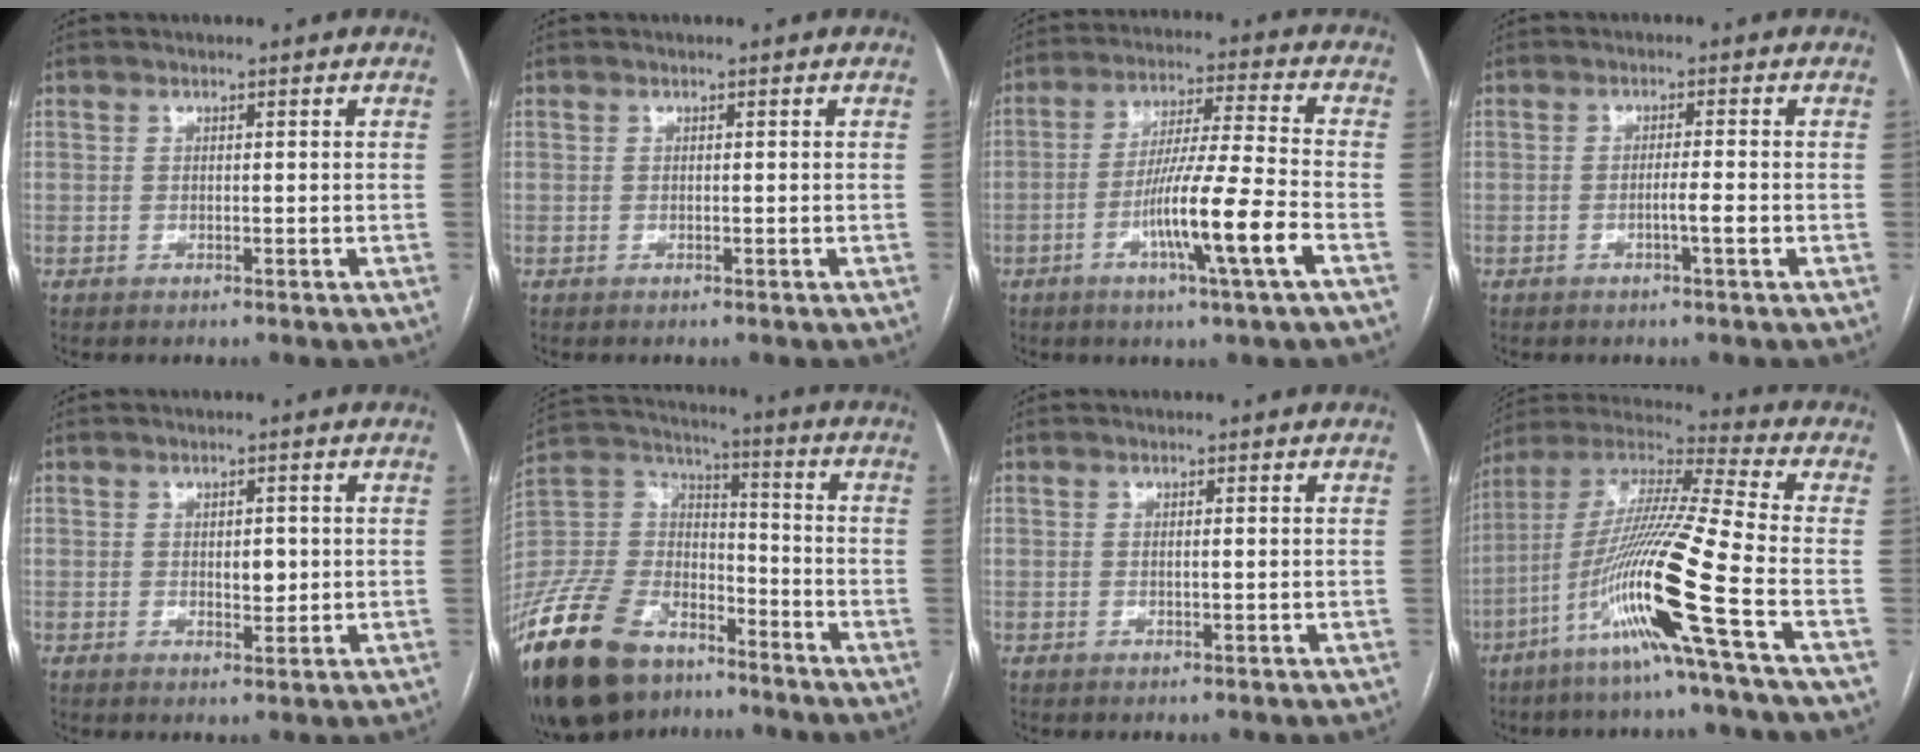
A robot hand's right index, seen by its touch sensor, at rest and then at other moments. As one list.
[{"total": 0.0}, {"total": 12.6, "force": [-4.8, -1.1, 11.6], "torque": [-0.207, -0.010, -0.088]}, {"total": 2.5, "force": [-0.9, -0.3, 2.3], "torque": [-0.036, -0.001, -0.018]}, {"total": 2.7, "force": [0.1, 1.4, 2.3], "torque": [-0.031, -0.001, 0.004]}, {"total": 26.9, "force": [-18.5, 14.0, 13.6], "torque": [-0.376, -0.018, -0.336]}, {"total": 0.7, "force": [0.0, 0.1, 0.7], "torque": [-0.013, 0.000, 0.001]}, {"total": 18.9, "force": [-7.6, -1.9, 17.2], "torque": [-0.349, -0.020, -0.154]}]